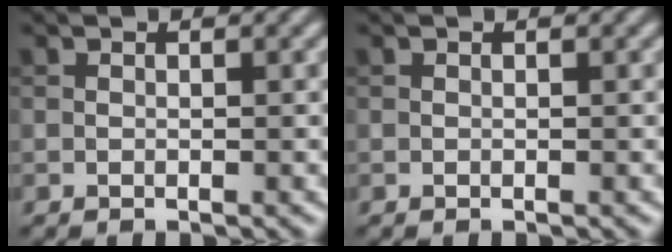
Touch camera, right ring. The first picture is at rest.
{"total": 0.0}